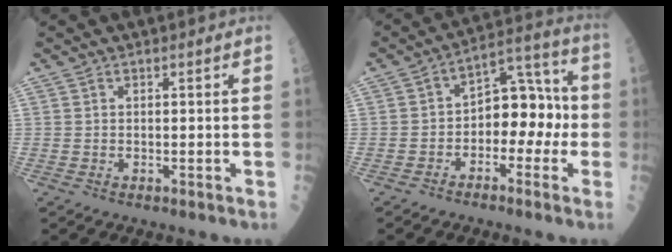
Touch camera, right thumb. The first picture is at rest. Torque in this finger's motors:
{"motor_torque": [-0.37, -0.01, -0.16, -0.28, 0.00]}